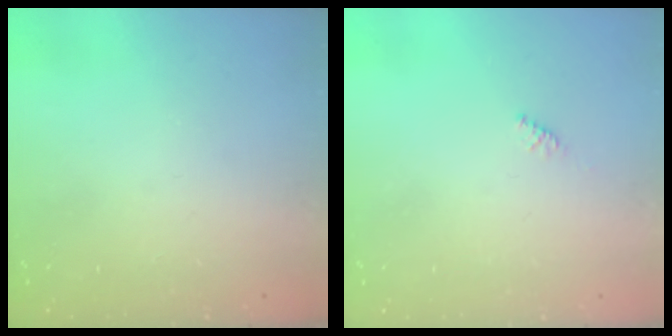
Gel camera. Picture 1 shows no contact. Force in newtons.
{"total": 1.6, "press": 1.5, "slide": 0.4}